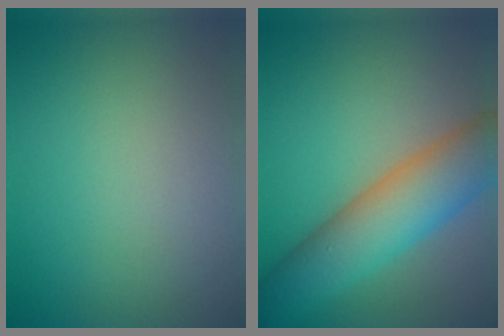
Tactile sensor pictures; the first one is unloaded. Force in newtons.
{"total": 8.4, "press": 8.4, "slide": 0.5}